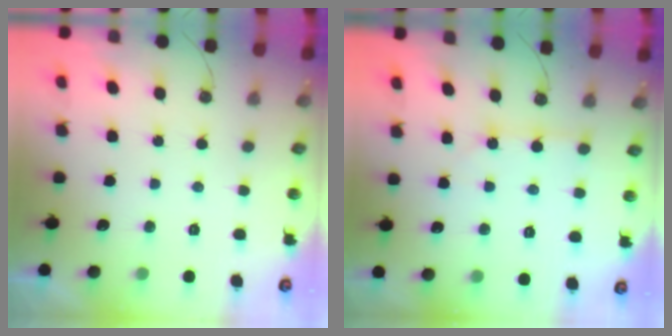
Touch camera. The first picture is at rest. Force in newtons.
{"total": 2.5, "press": 2.5, "slide": 0.3}